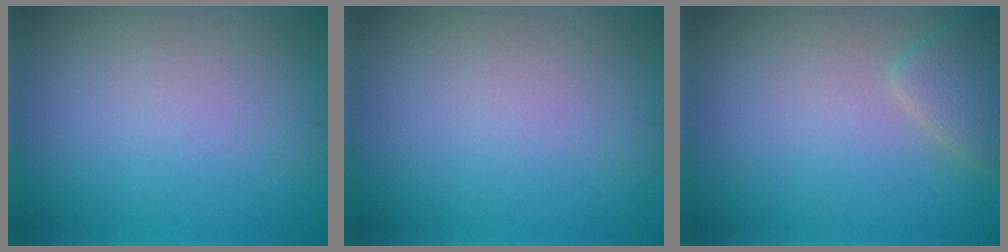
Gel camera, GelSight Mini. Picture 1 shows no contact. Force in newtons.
{"total": 0.0}
{"total": 2.4, "press": 2.4, "slide": 0.2}